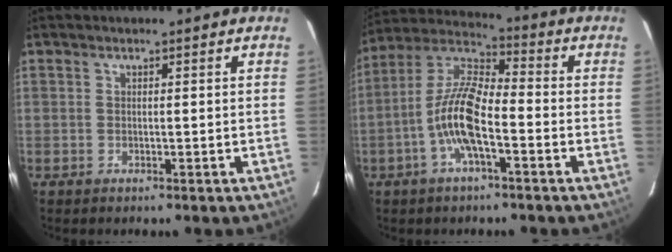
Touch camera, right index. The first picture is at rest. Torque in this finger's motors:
{"motor_torque": [1.32, -0.82, 0.39, 0.15]}